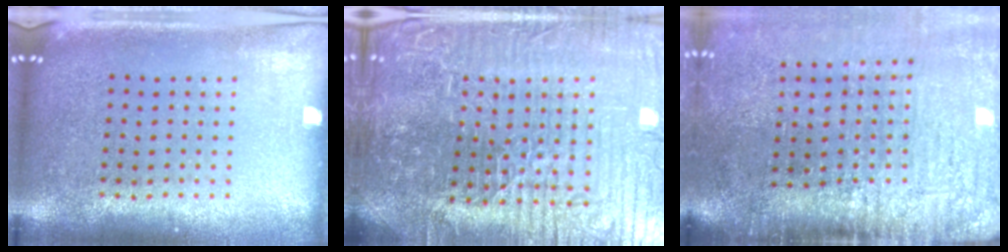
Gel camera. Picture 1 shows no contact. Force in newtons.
{"total": 7.6, "press": 6.8, "slide": 3.4}
{"total": 4.7, "press": 3.8, "slide": 2.6}